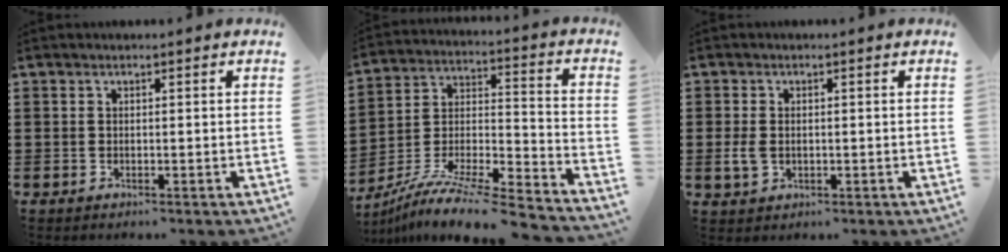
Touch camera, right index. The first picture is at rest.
{"total": 9.6, "force": [-8.4, 0.9, 4.5], "torque": [-0.083, 0.005, -0.171]}
{"total": 2.4, "force": [-0.3, 1.7, 1.6], "torque": [-0.049, -0.002, -0.011]}